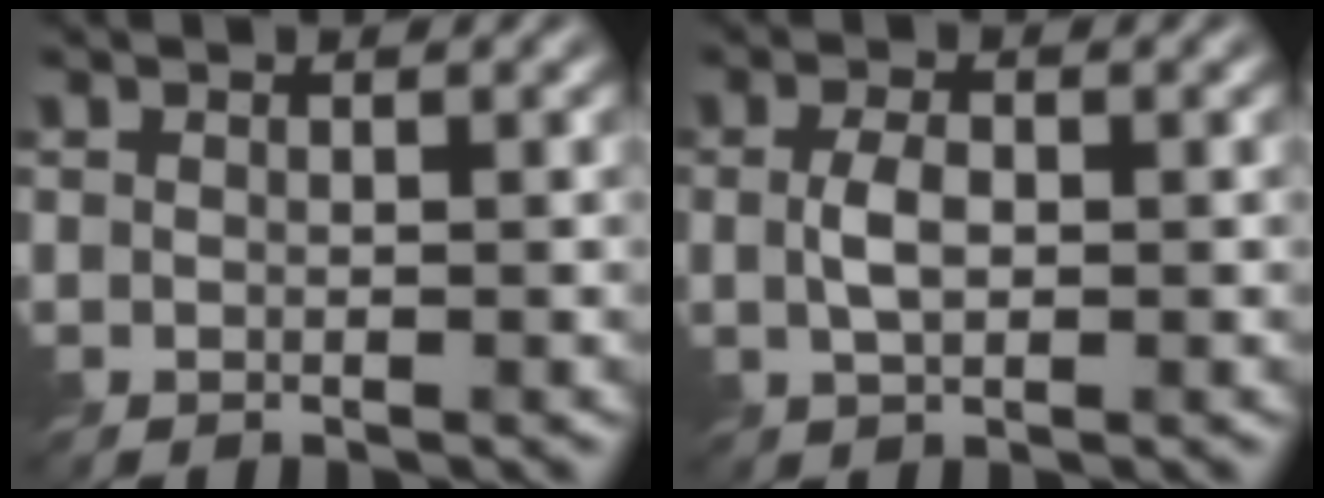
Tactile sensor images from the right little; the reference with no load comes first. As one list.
[{"total": 2.2, "force": [0.0, 1.1, 1.9], "torque": [-0.043, 0.000, 0.000]}]